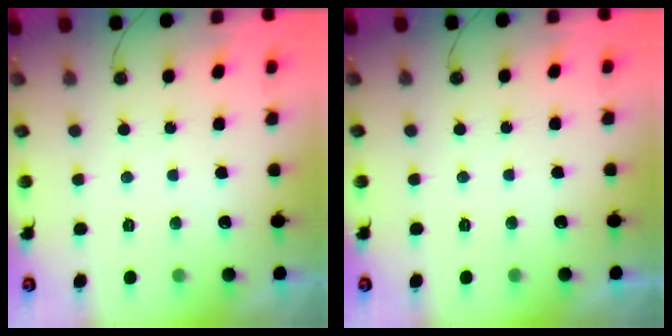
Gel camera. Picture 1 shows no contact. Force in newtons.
{"total": 0.6, "press": 0.5, "slide": 0.2}